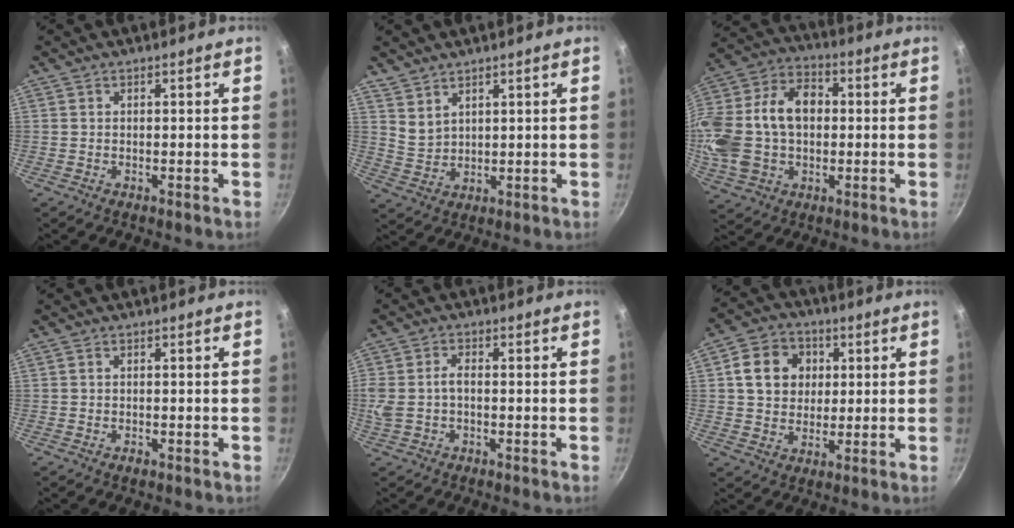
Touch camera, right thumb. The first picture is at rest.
{"total": 4.0, "force": [3.2, 2.1, 1.3], "torque": [-0.016, -0.015, 0.072]}
{"total": 22.6, "force": [0.6, 16.0, 16.0], "torque": [-0.315, 0.043, 0.011]}
{"total": 0.9, "force": [-0.4, 0.5, 0.7], "torque": [-0.010, 0.001, -0.008]}
{"total": 5.3, "force": [-0.5, 3.1, 4.3], "torque": [-0.088, 0.010, -0.012]}
{"total": 10.6, "force": [2.5, 8.9, 5.2], "torque": [-0.066, 0.009, 0.035]}